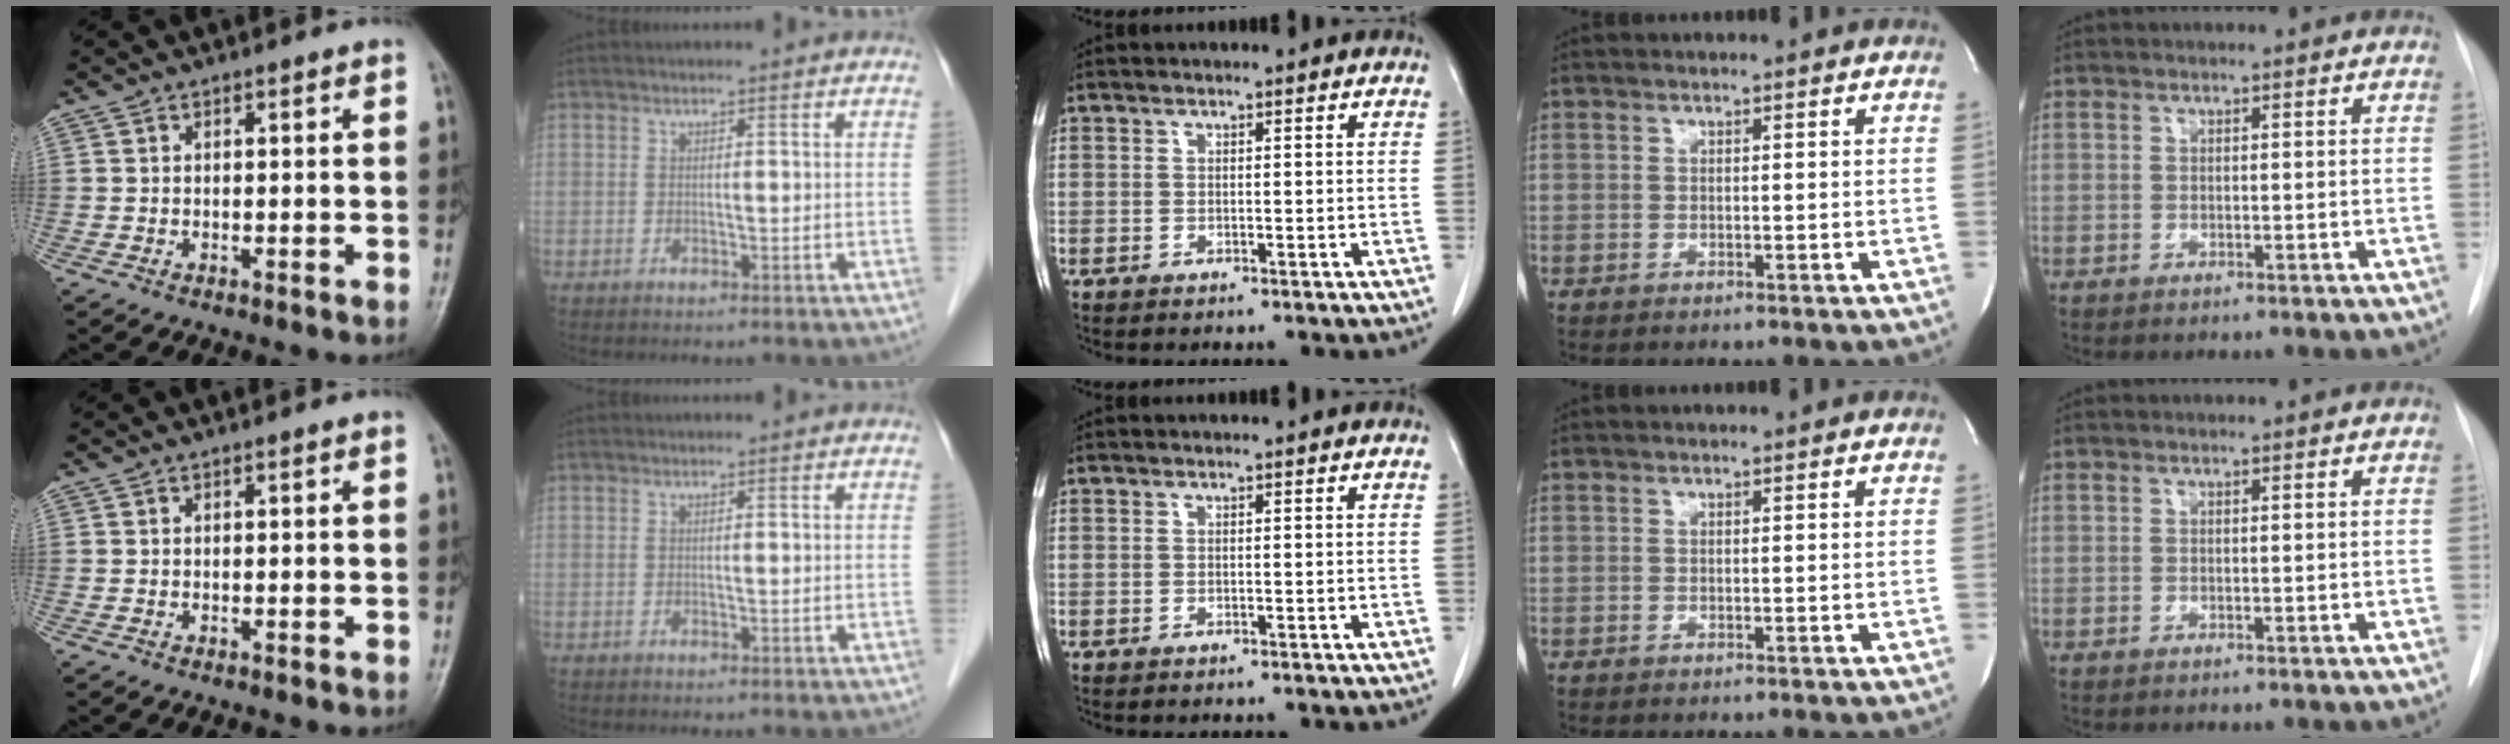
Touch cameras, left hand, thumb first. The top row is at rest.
{}